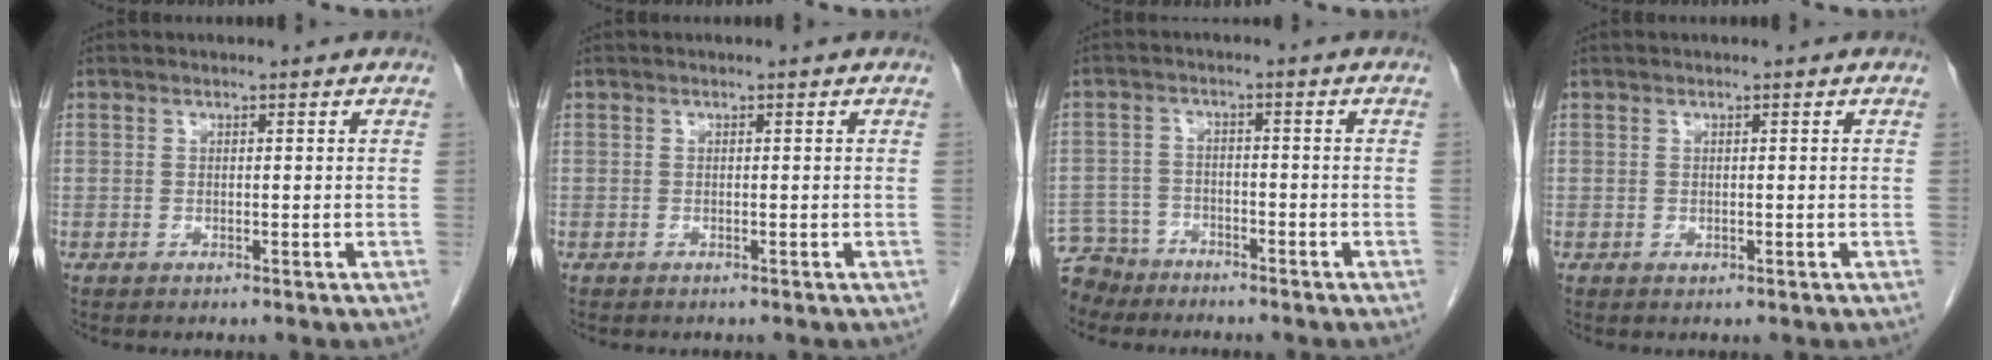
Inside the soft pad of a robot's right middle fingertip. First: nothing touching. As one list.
[{"total": 0.0}, {"total": 6.0, "force": [-5.5, 2.5, -0.5], "torque": [0.008, -0.003, -0.102]}, {"total": 0.0}]